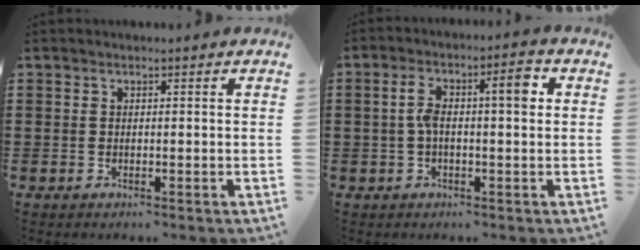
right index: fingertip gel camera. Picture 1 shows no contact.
{"total": 6.6, "force": [0.6, 2.0, 6.2], "torque": [-0.112, 0.010, 0.005]}